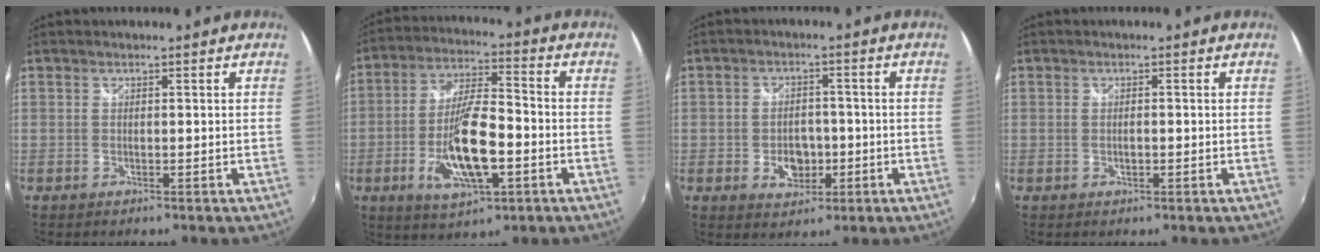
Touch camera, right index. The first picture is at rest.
{"total": 13.7, "force": [-4.3, 4.6, 12.2], "torque": [-0.243, -0.007, -0.076]}
{"total": 5.9, "force": [-1.7, 4.4, 3.5], "torque": [-0.069, 0.001, -0.024]}
{"total": 0.9, "force": [-0.2, 0.5, 0.7], "torque": [-0.013, 0.000, -0.005]}